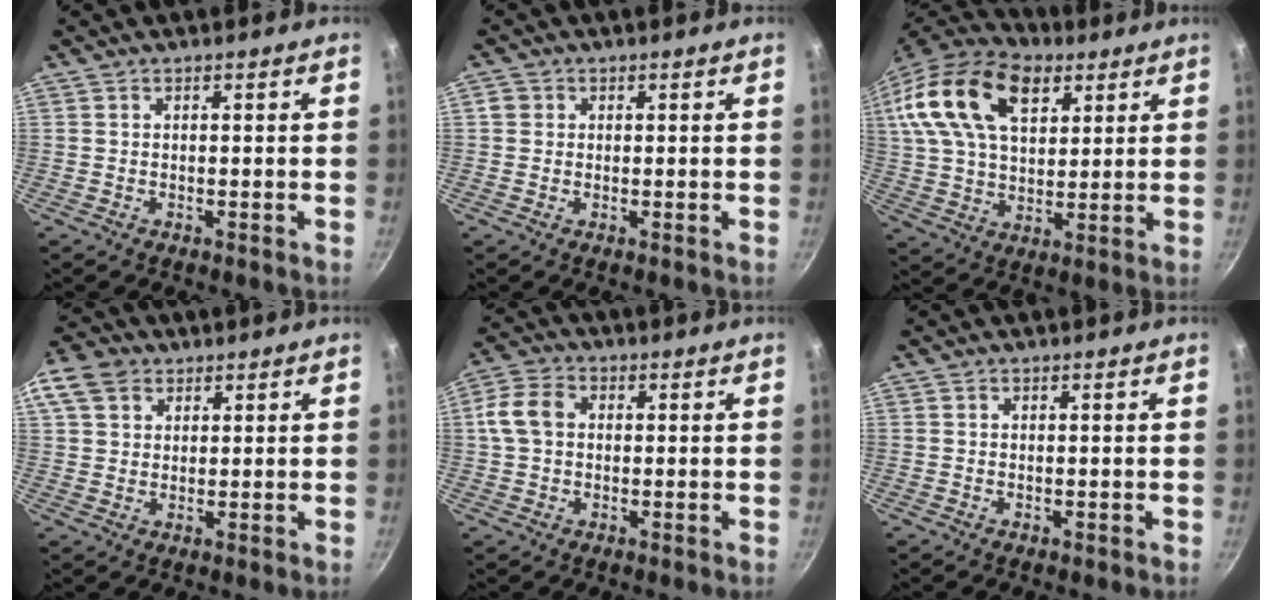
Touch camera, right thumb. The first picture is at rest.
{"total": 1.8, "force": [0.2, 1.7, 0.6], "torque": [-0.003, 0.004, -0.001]}
{"total": 22.6, "force": [9.9, 13.3, 15.4], "torque": [-0.270, -0.004, 0.169]}
{"total": 9.4, "force": [4.2, 7.0, 4.6], "torque": [-0.085, 0.006, 0.070]}
{"total": 7.0, "force": [0.6, 5.3, 4.4], "torque": [-0.076, 0.015, 0.000]}
{"total": 0.0}